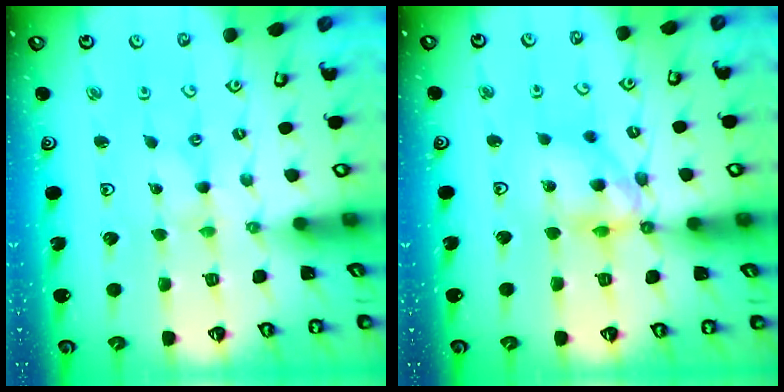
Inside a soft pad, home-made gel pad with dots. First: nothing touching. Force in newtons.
{"total": 11.9, "press": 11.6, "slide": 2.6}